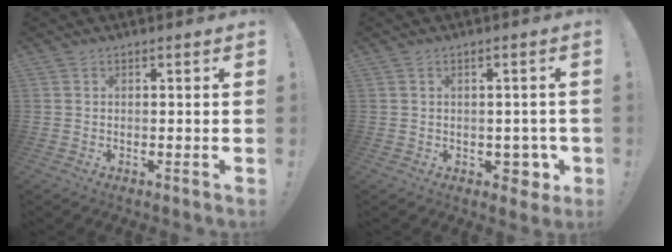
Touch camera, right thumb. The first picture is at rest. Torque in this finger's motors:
{"motor_torque": [-0.03, -0.13, 0.27, -0.52, -0.03]}